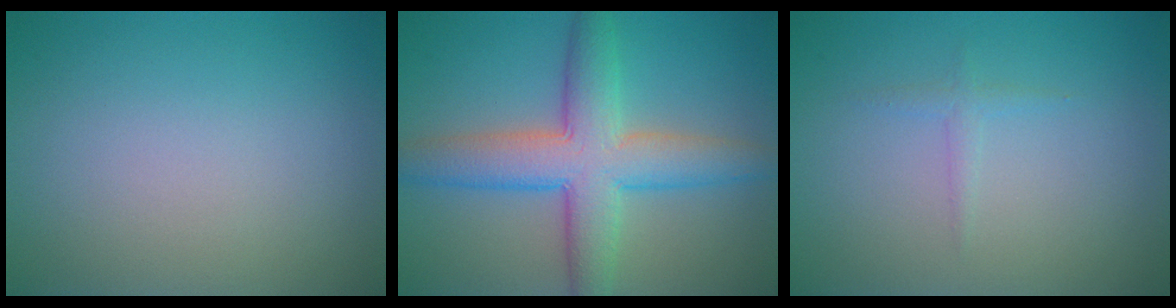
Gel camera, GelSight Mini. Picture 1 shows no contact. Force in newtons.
{"total": 7.5, "press": 7.4, "slide": 0.3}
{"total": 0.9, "press": 0.9, "slide": 0.0}